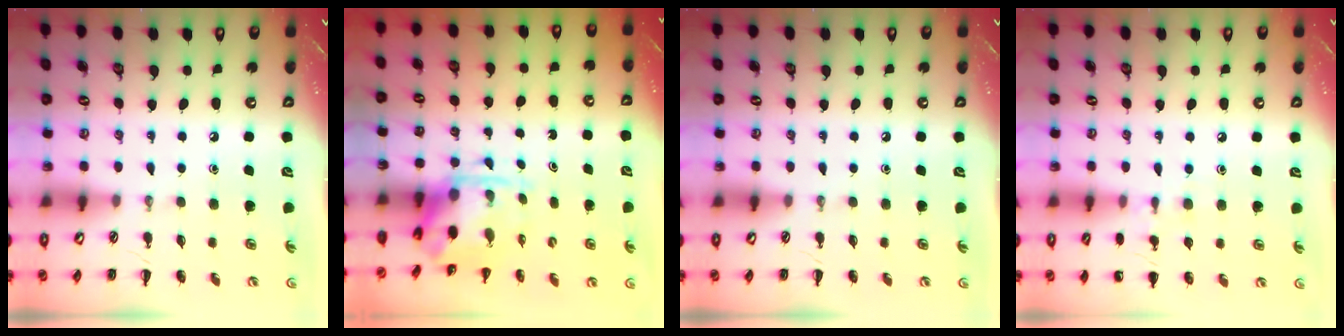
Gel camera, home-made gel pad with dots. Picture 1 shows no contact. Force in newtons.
{"total": 3.7, "press": 3.6, "slide": 0.9}
{"total": 0.0}
{"total": 5.9, "press": 5.6, "slide": 1.8}